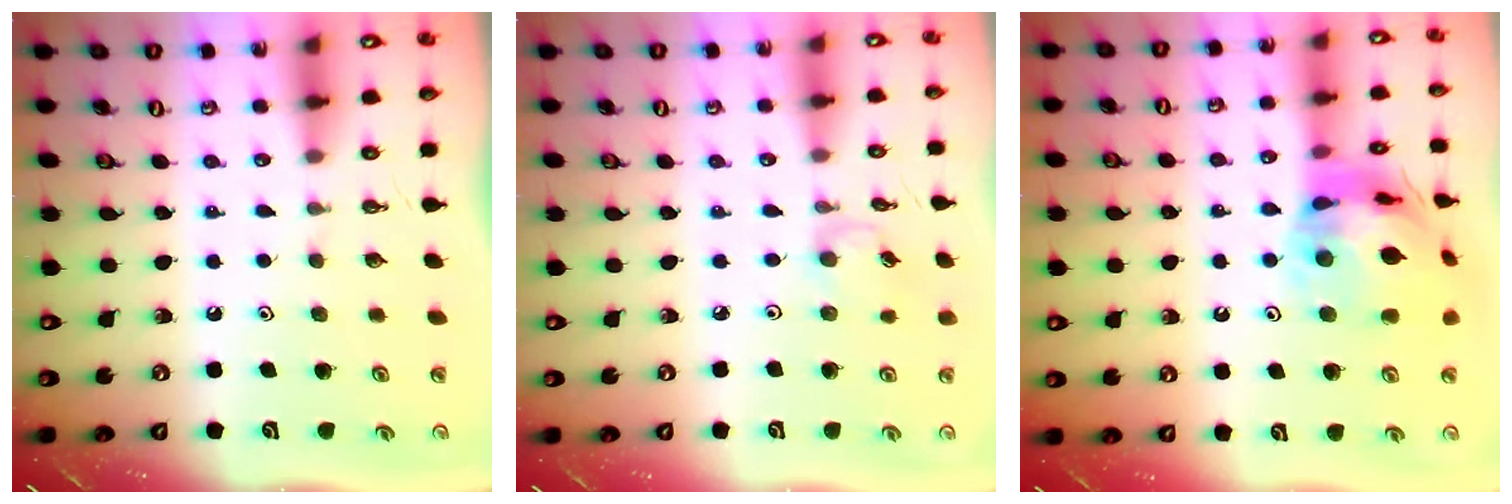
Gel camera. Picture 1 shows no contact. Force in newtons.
{"total": 2.8, "press": 2.8, "slide": 0.4}
{"total": 18.5, "press": 18.4, "slide": 2.1}